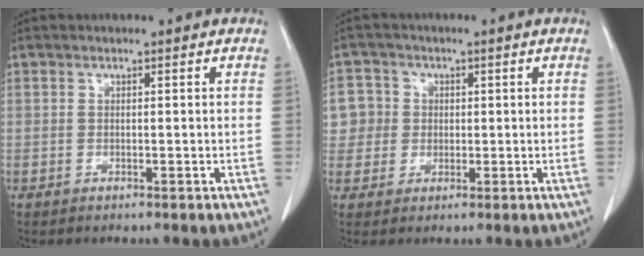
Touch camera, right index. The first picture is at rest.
{"total": 6.1, "force": [1.0, 6.0, 0.4], "torque": [-0.004, 0.020, 0.020]}